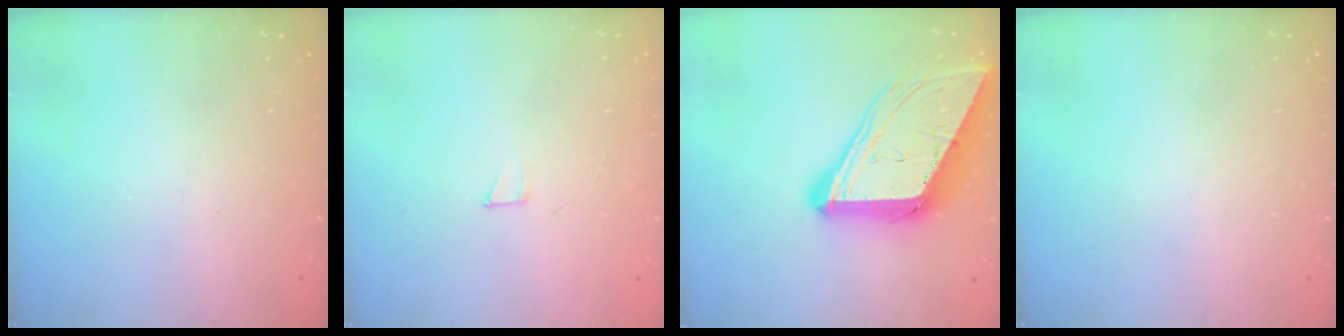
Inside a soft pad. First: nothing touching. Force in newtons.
{"total": 2.0, "press": 2.0, "slide": 0.0}
{"total": 18.6, "press": 18.5, "slide": 2.0}
{"total": 0.0}